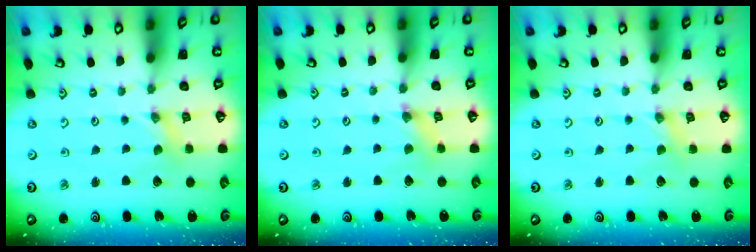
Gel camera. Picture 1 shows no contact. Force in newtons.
{"total": 1.6, "press": 1.6, "slide": 0.2}
{"total": 0.9, "press": 0.9, "slide": 0.1}